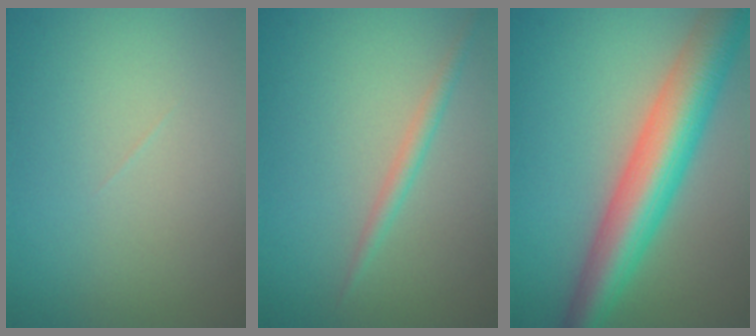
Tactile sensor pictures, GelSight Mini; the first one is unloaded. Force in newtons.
{"total": 1.4, "press": 1.4, "slide": 0.1}
{"total": 8.3, "press": 8.3, "slide": 0.3}